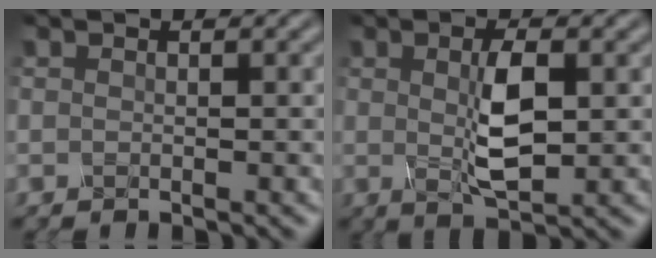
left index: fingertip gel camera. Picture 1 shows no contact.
{"total": 3.8, "force": [0.6, 1.0, 3.6], "torque": [-0.079, 0.002, 0.014]}